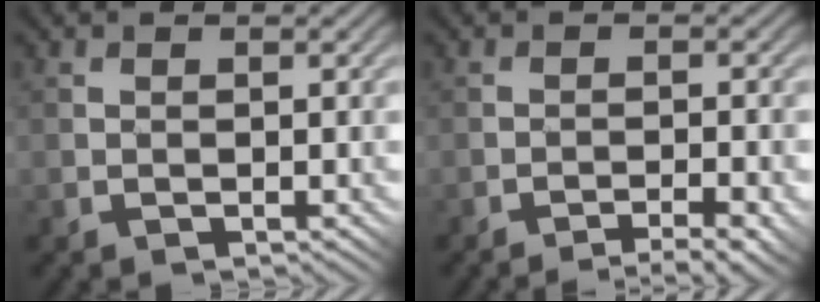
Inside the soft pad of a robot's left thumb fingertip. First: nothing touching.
{"total": 4.1, "force": [-3.3, 0.5, 2.4], "torque": [-0.037, 0.011, -0.047]}